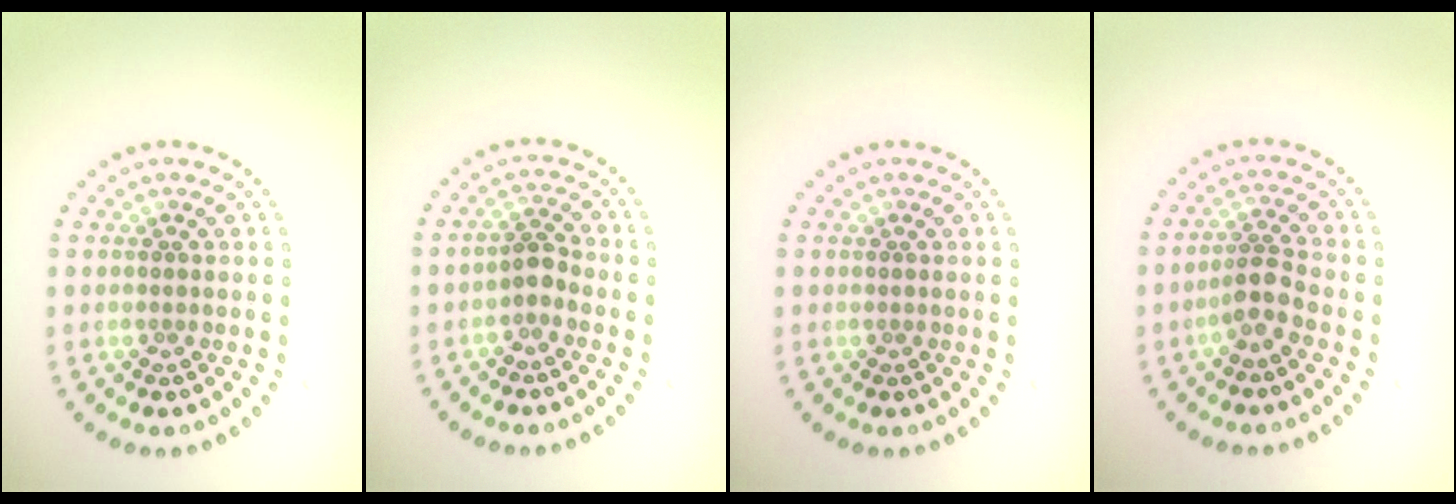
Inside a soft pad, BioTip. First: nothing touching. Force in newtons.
{"total": 1.5, "press": 1.2, "slide": 0.9}
{"total": 0.0}
{"total": 2.5, "press": 2.0, "slide": 1.6}